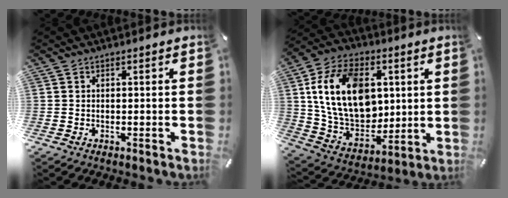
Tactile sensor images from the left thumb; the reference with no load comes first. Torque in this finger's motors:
{"motor_torque": [1.06, 1.41, 1.64, -1.14, 0.73]}